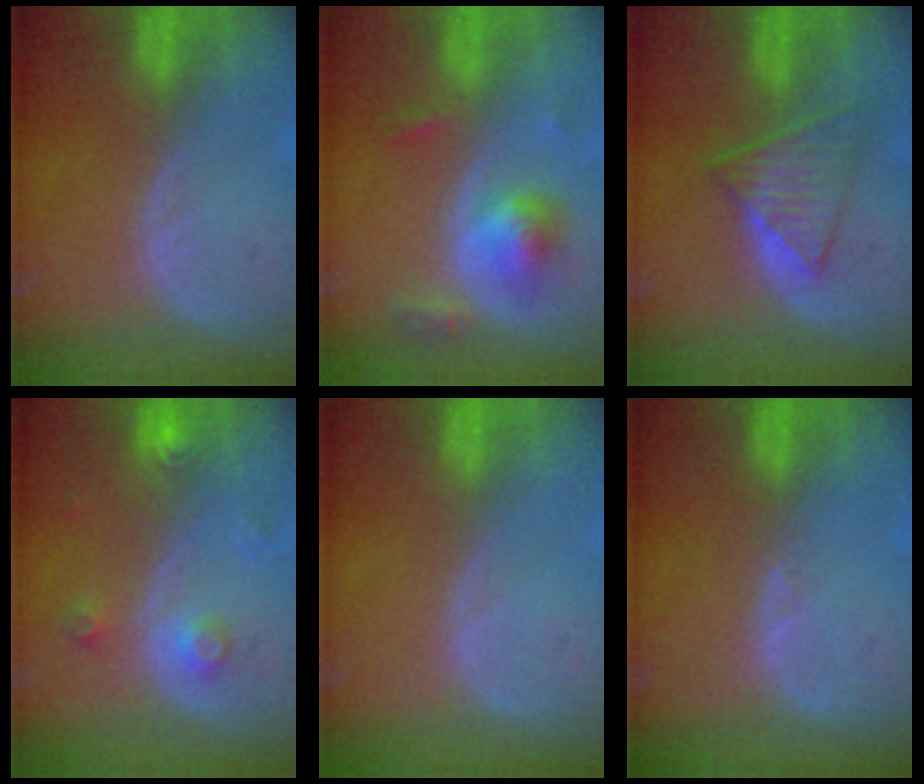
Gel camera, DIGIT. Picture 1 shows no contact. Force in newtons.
{"total": 5.7, "press": 5.2, "slide": 2.4}
{"total": 6.0, "press": 5.8, "slide": 1.6}
{"total": 3.2, "press": 2.9, "slide": 1.1}
{"total": 0.0}
{"total": 0.6, "press": 0.5, "slide": 0.3}